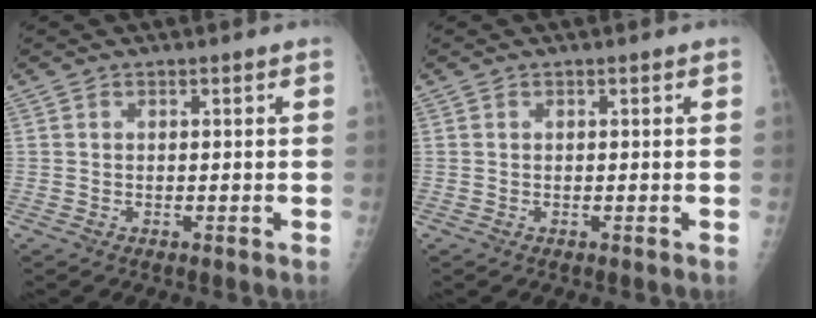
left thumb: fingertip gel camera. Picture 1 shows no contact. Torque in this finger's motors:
{"motor_torque": [-0.32, -0.18, 0.03, 0.10, 0.00]}